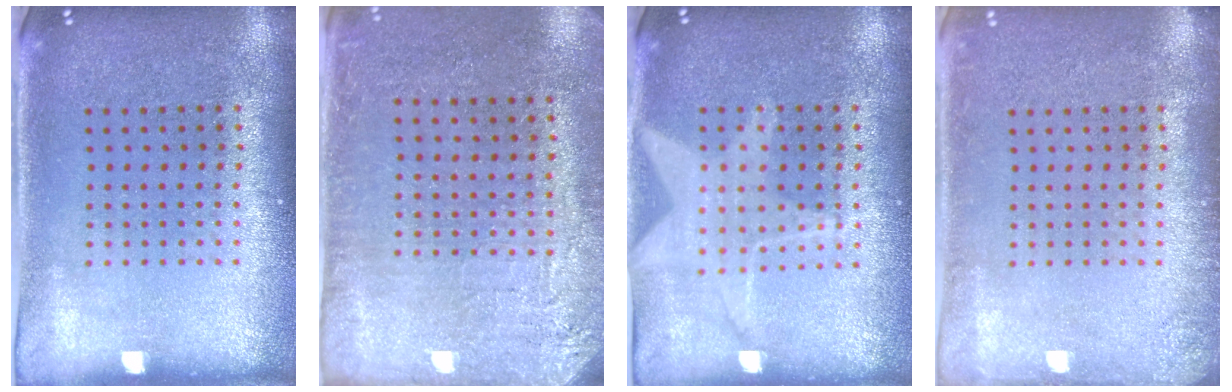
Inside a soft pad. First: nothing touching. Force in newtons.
{"total": 2.9, "press": 2.7, "slide": 1.0}
{"total": 1.4, "press": 1.3, "slide": 0.3}
{"total": 1.3, "press": 1.3, "slide": 0.2}